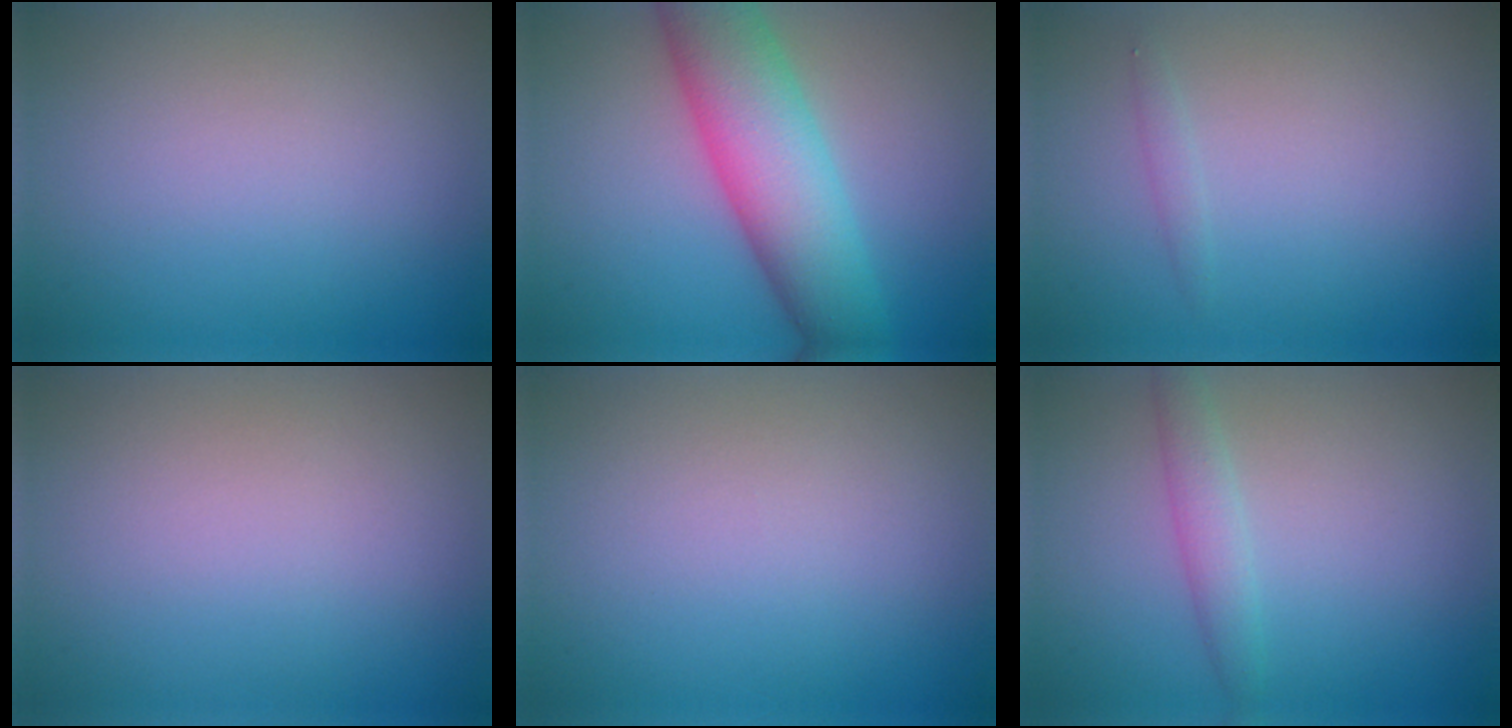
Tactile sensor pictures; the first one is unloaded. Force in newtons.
{"total": 9.0, "press": 9.0, "slide": 0.3}
{"total": 0.7, "press": 0.7, "slide": 0.0}
{"total": 0.0}
{"total": 0.0}
{"total": 2.0, "press": 2.0, "slide": 0.0}